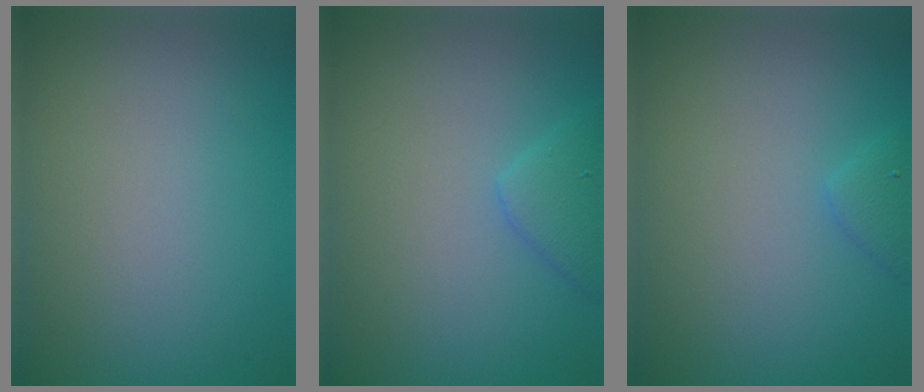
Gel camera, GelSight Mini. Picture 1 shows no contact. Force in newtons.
{"total": 2.2, "press": 2.2, "slide": 0.2}
{"total": 1.4, "press": 1.4, "slide": 0.1}